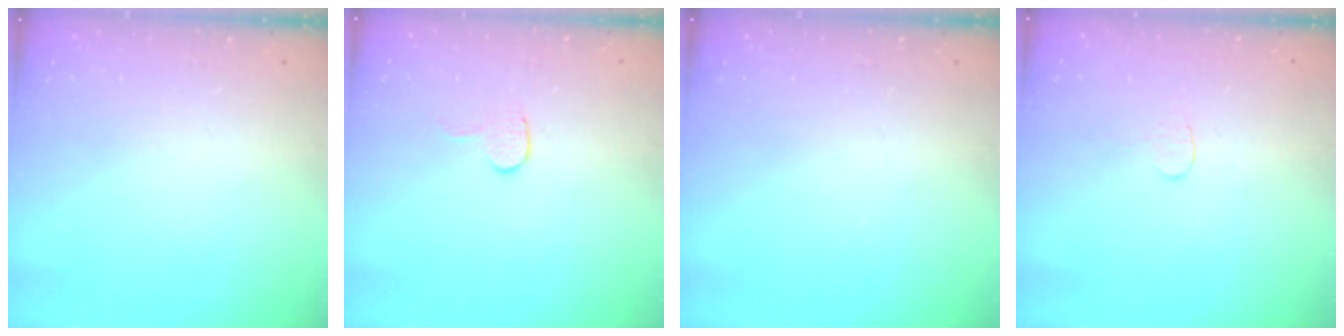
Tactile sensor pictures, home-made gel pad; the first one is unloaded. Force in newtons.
{"total": 6.2, "press": 6.2, "slide": 0.5}
{"total": 0.0}
{"total": 3.9, "press": 3.9, "slide": 0.3}